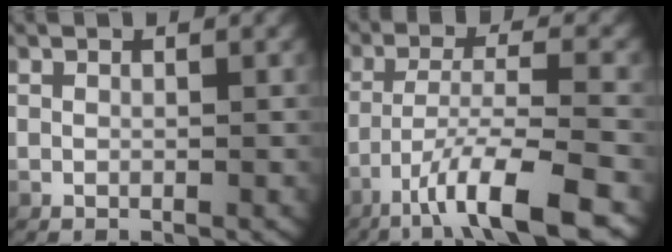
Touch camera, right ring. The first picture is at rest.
{"total": 7.8, "force": [-3.9, 2.1, 6.4], "torque": [-0.118, -0.017, -0.053]}